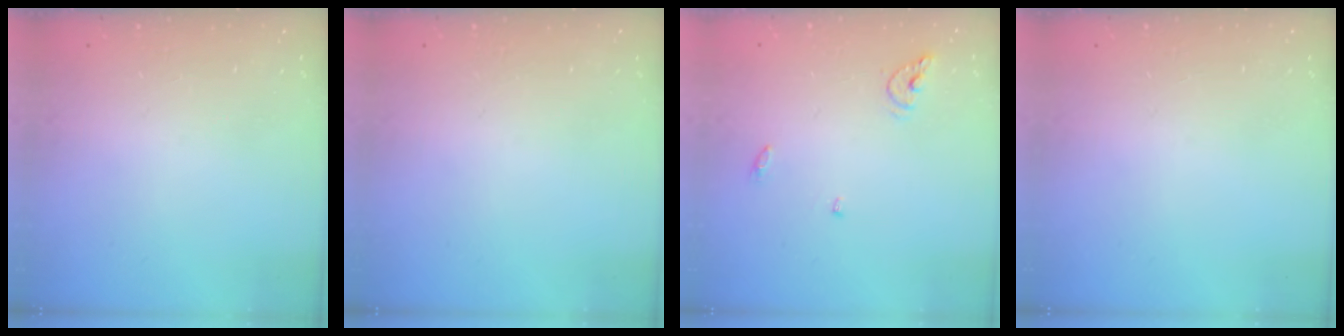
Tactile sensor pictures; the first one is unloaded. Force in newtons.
{"total": 0.0}
{"total": 6.2, "press": 6.2, "slide": 0.4}
{"total": 0.0}